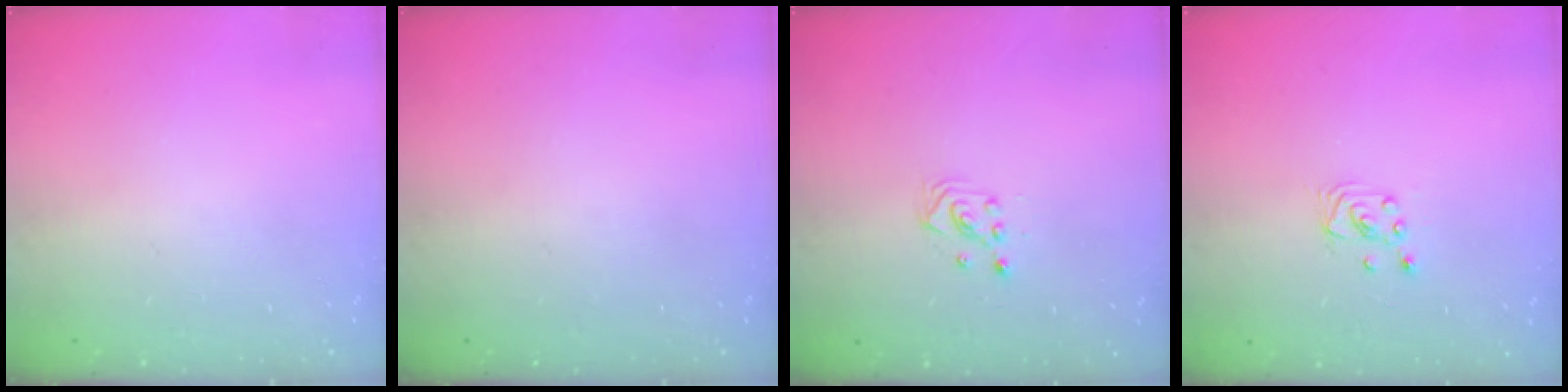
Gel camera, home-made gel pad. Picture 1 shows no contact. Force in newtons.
{"total": 0.0}
{"total": 2.2, "press": 2.2, "slide": 0.2}
{"total": 1.6, "press": 1.6, "slide": 0.0}